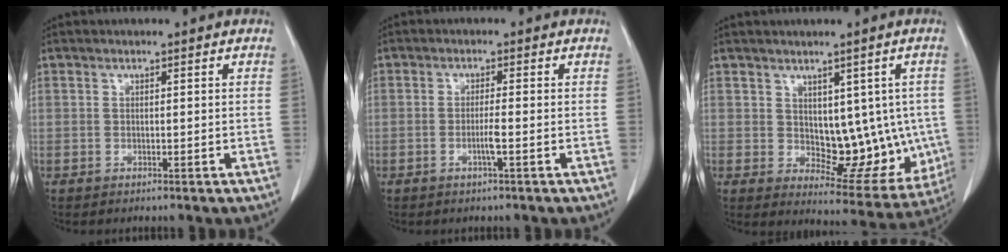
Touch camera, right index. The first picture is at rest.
{"total": 2.1, "force": [-0.7, -0.3, 1.9], "torque": [-0.035, -0.001, -0.012]}
{"total": 11.4, "force": [0.5, 6.5, 9.3], "torque": [-0.096, 0.003, 0.033]}